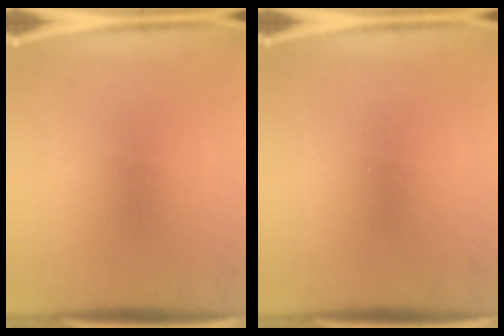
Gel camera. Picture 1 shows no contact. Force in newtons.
{"total": 0.0}